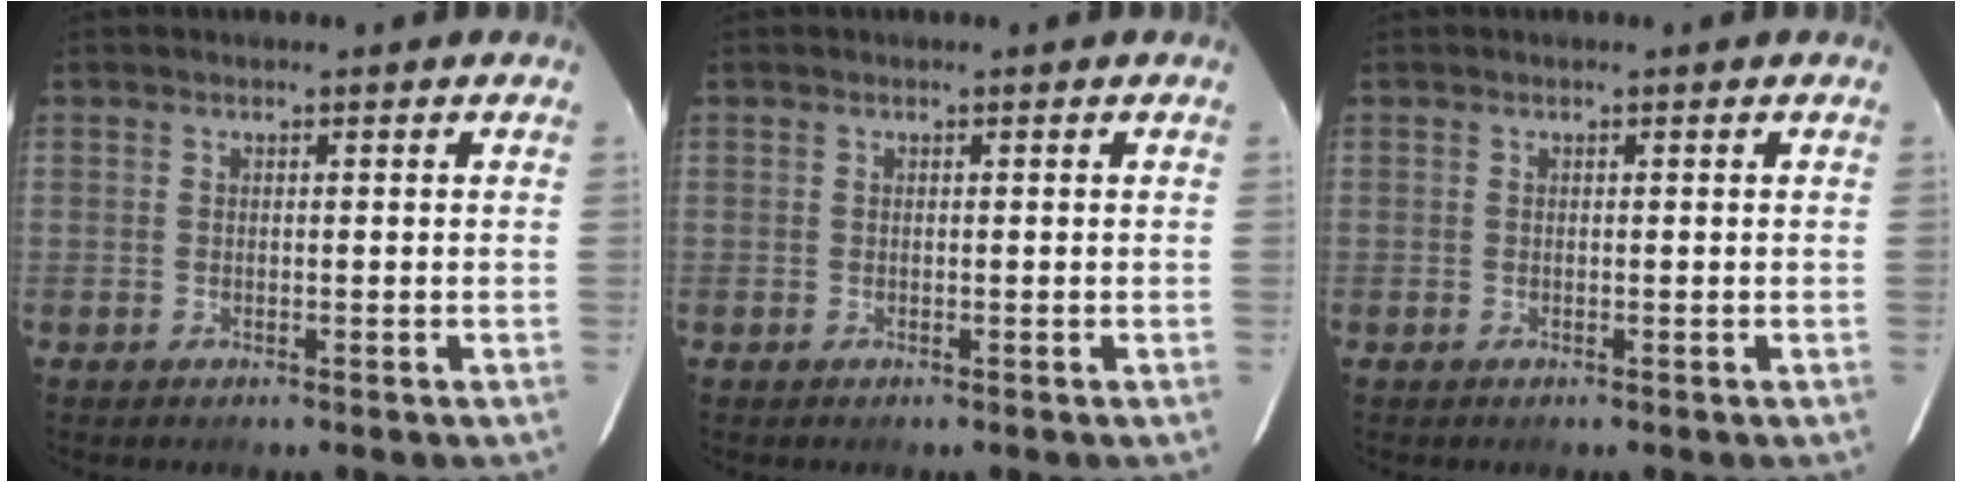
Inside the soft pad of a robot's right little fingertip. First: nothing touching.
{"total": 0.0}
{"total": 0.0}